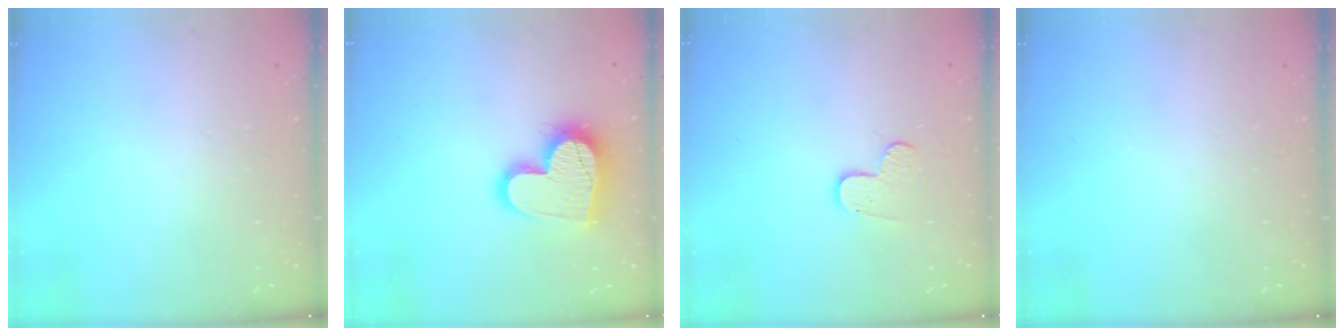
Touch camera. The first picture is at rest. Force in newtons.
{"total": 16.5, "press": 16.5, "slide": 1.1}
{"total": 4.1, "press": 4.1, "slide": 0.3}
{"total": 0.0}